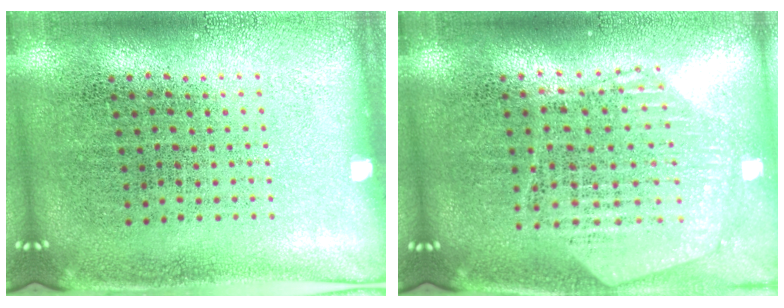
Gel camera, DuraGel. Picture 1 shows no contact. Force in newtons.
{"total": 1.2, "press": 1.2, "slide": 0.2}